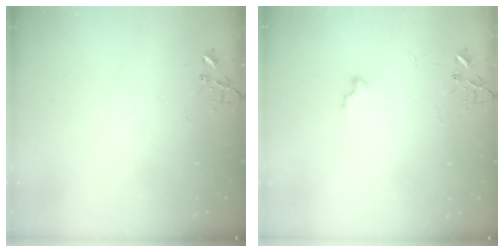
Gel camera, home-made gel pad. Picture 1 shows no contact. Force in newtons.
{"total": 5.3, "press": 5.3, "slide": 0.5}